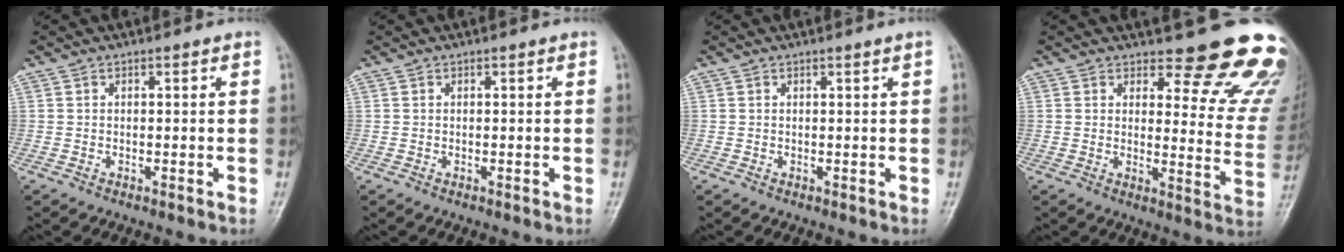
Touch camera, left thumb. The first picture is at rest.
{"total": 0.0}
{"total": 0.8, "force": [0.4, -0.4, 0.7], "torque": [-0.019, -0.005, 0.010]}
{"total": 17.0, "force": [15.0, 5.5, 5.6], "torque": [0.000, -0.138, 0.153]}